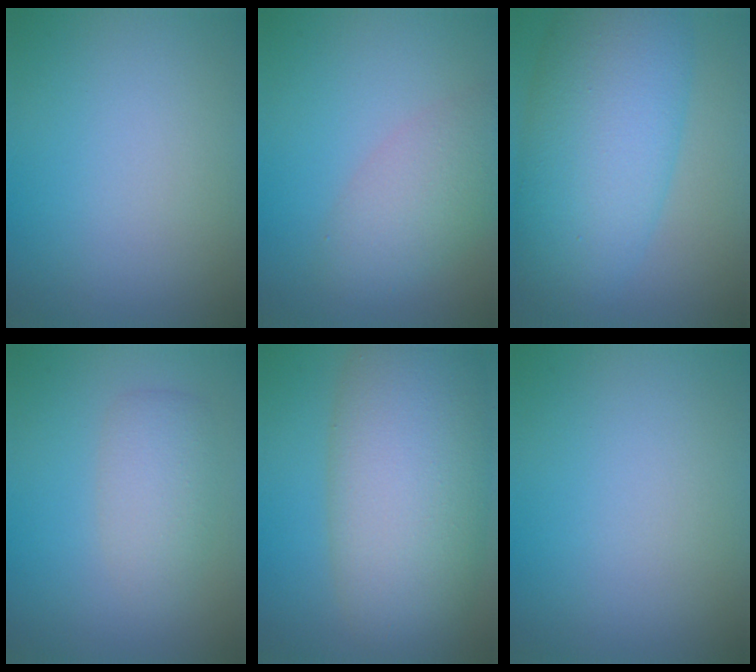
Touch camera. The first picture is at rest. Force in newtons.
{"total": 4.2, "press": 4.2, "slide": 0.1}
{"total": 10.1, "press": 10.1, "slide": 0.2}
{"total": 3.0, "press": 3.0, "slide": 0.3}
{"total": 11.6, "press": 11.6, "slide": 0.9}
{"total": 0.0}